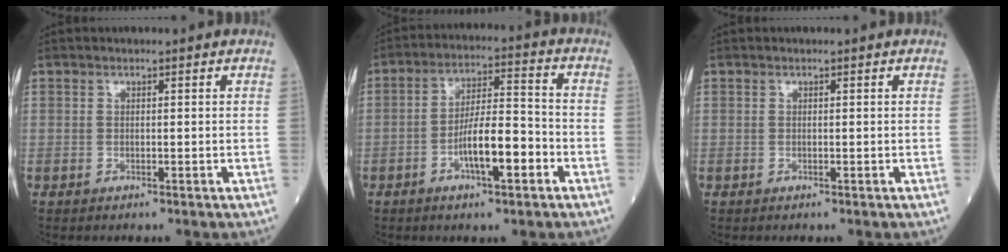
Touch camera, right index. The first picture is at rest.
{"total": 9.0, "force": [-3.5, 1.9, 8.1], "torque": [-0.147, 0.010, -0.059]}
{"total": 0.0}